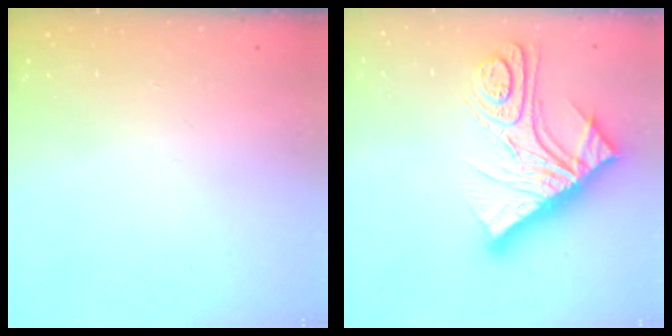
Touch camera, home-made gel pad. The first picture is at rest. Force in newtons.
{"total": 21.6, "press": 21.5, "slide": 2.3}